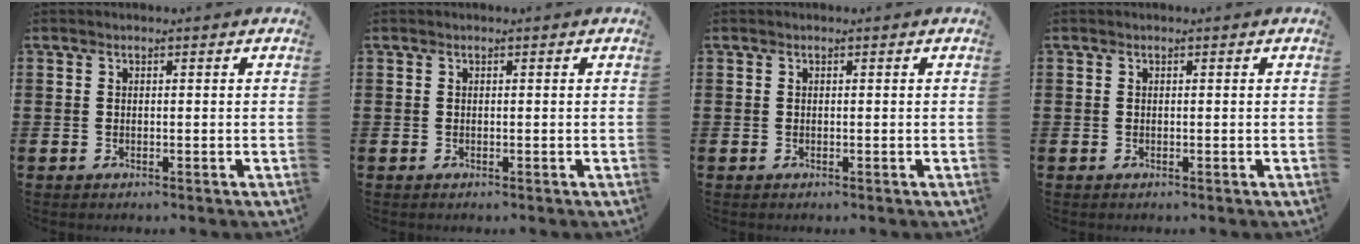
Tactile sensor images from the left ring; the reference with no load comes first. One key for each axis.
{"total": 0.0}
{"total": 0.0}
{"total": 0.0}